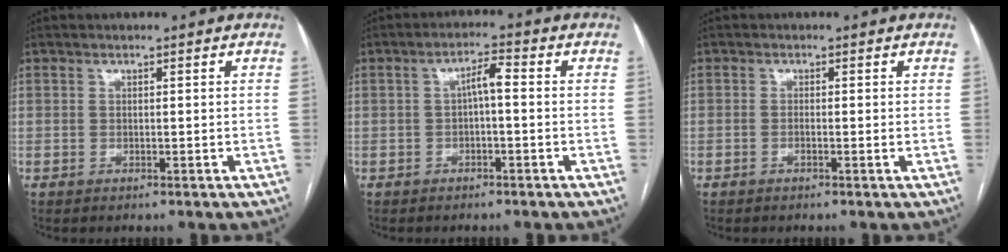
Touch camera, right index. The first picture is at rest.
{"total": 3.4, "force": [0.0, 0.8, 3.3], "torque": [-0.058, 0.014, -0.001]}
{"total": 0.9, "force": [-0.3, 0.0, 0.9], "torque": [-0.015, 0.003, -0.003]}